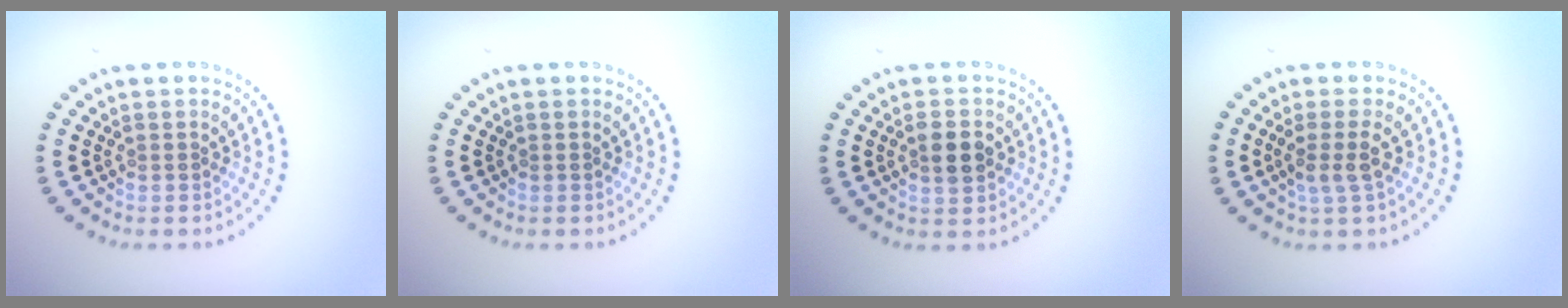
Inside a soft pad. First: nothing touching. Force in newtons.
{"total": 0.0}
{"total": 2.7, "press": 2.7, "slide": 0.2}
{"total": 2.1, "press": 1.7, "slide": 1.2}